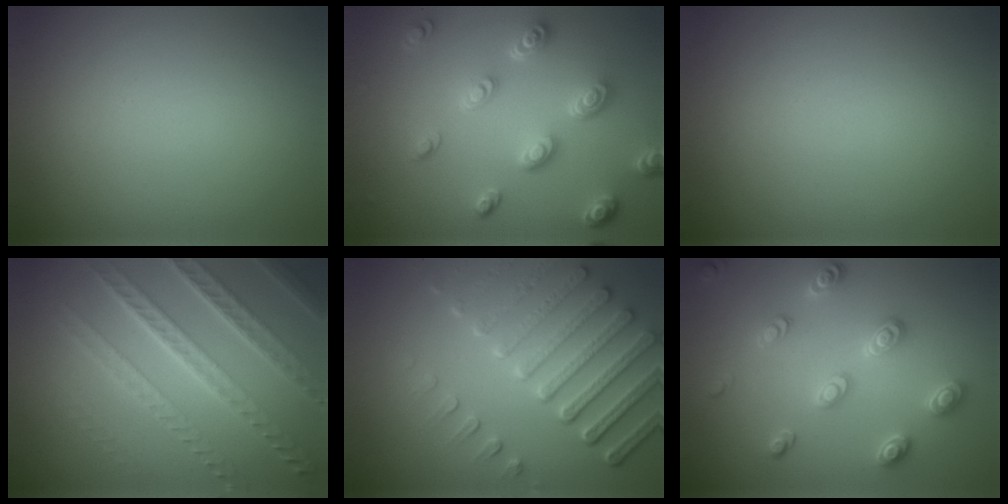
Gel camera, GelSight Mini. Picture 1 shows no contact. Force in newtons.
{"total": 4.7, "press": 3.6, "slide": 3.0}
{"total": 0.0}
{"total": 7.4, "press": 5.2, "slide": 5.3}
{"total": 6.7, "press": 5.4, "slide": 4.1}
{"total": 3.0, "press": 2.9, "slide": 0.6}